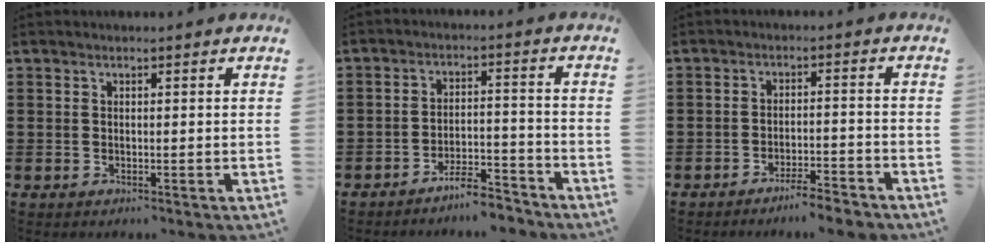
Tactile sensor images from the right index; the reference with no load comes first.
{"total": 5.5, "force": [-5.1, 0.8, 1.9], "torque": [-0.038, 0.006, -0.099]}
{"total": 3.9, "force": [-3.6, -0.1, 1.2], "torque": [-0.023, -0.001, -0.073]}